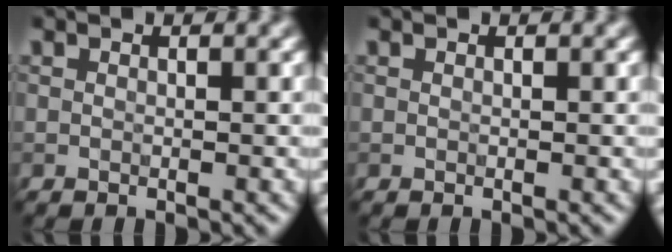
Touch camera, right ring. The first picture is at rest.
{"total": 0.0}